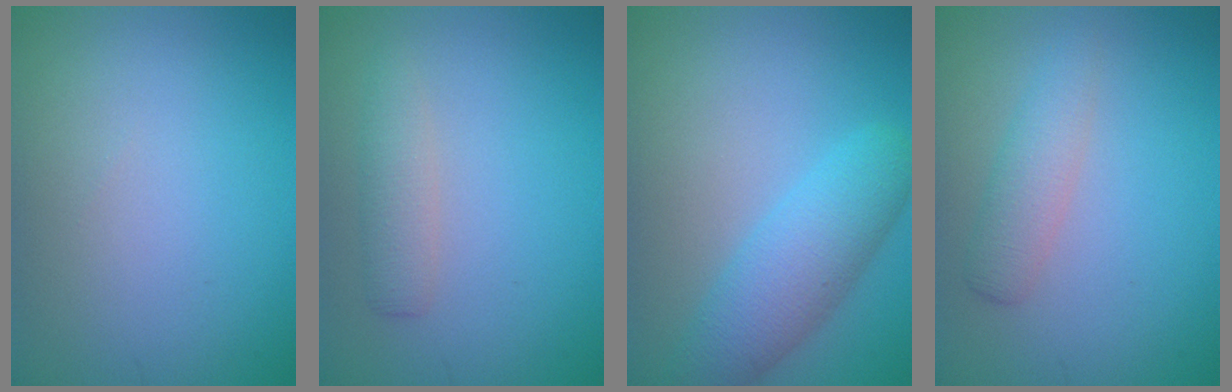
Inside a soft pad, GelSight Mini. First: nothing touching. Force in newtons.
{"total": 2.0, "press": 2.0, "slide": 0.2}
{"total": 4.9, "press": 4.9, "slide": 0.2}
{"total": 2.5, "press": 2.5, "slide": 0.0}